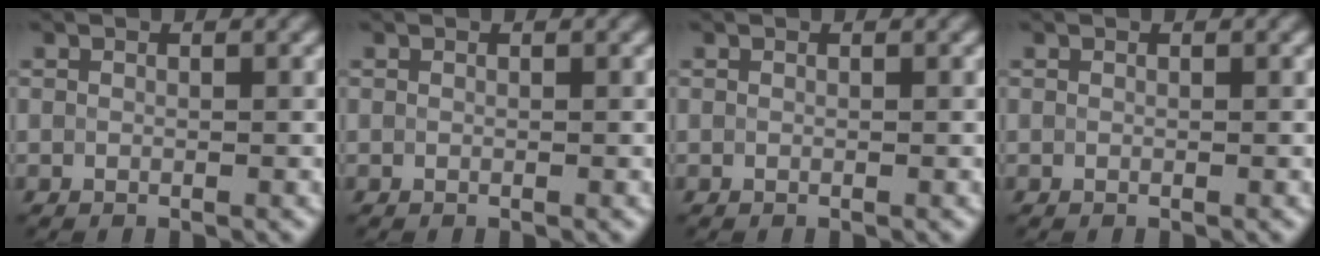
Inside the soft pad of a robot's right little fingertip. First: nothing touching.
{"total": 0.0}
{"total": 0.0}
{"total": 0.0}